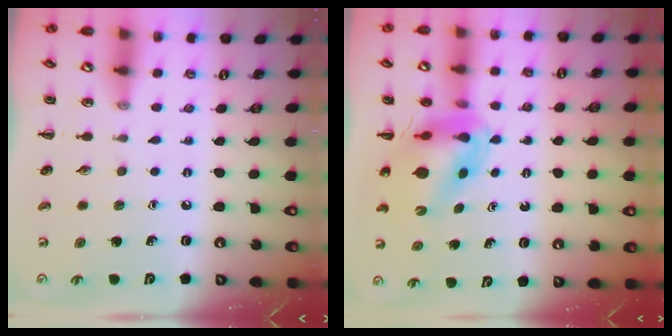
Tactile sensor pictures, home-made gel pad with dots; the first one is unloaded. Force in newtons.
{"total": 7.8, "press": 7.4, "slide": 2.4}